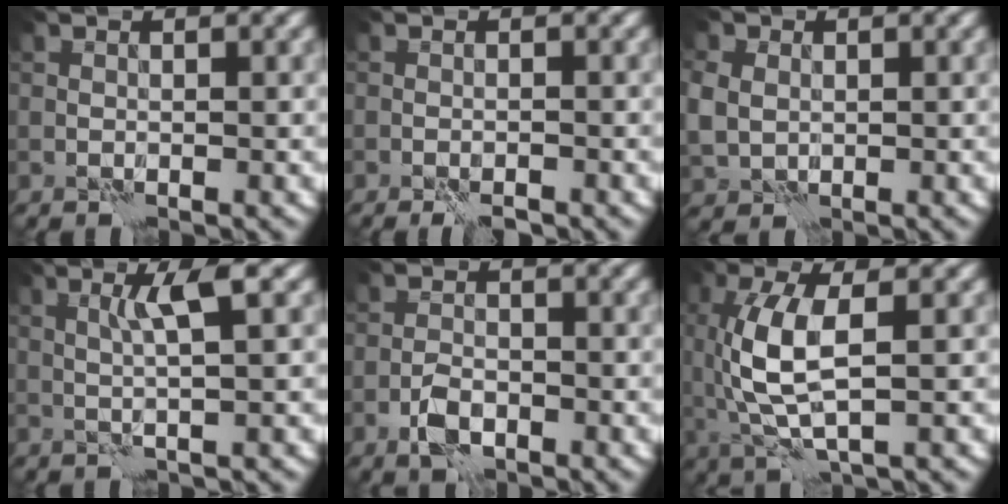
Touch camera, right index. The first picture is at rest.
{"total": 1.8, "force": [-1.5, 0.4, 1.0], "torque": [-0.017, 0.001, -0.024]}
{"total": 3.4, "force": [0.6, 2.9, 1.6], "torque": [-0.052, 0.009, 0.015]}
{"total": 3.0, "force": [1.0, 0.2, 2.8], "torque": [-0.047, 0.005, 0.018]}
{"total": 2.7, "force": [-1.5, 1.4, 1.8], "torque": [-0.032, 0.002, -0.033]}
{"total": 6.1, "force": [0.4, 2.3, 5.6], "torque": [-0.136, 0.003, 0.010]}